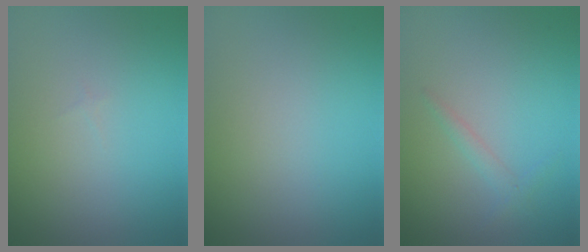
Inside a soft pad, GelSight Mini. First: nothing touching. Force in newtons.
{"total": 0.0}
{"total": 1.1, "press": 1.1, "slide": 0.0}